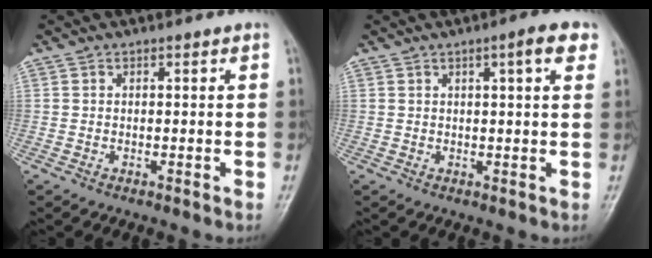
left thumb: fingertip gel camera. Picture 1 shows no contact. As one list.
[{"total": 4.9, "force": [2.3, 0.8, 4.2], "torque": [-0.052, -0.001, 0.027]}]